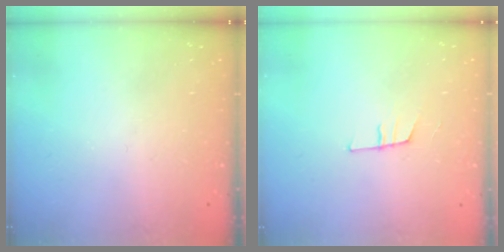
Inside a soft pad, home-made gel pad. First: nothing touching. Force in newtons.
{"total": 7.6, "press": 7.0, "slide": 3.0}